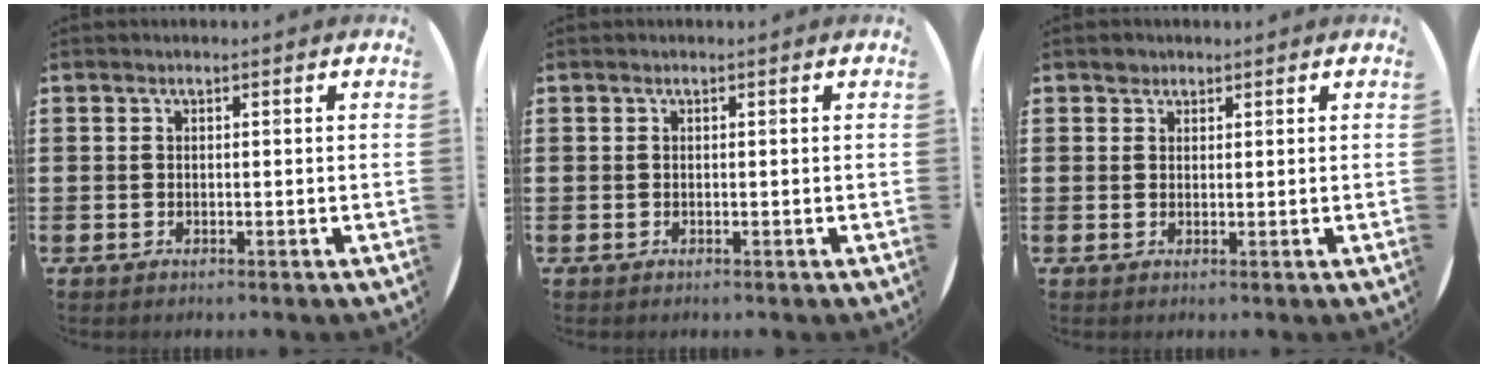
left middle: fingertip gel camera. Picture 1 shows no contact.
{"total": 0.0}
{"total": 1.2, "force": [1.0, 0.6, 0.0], "torque": [0.007, -0.002, 0.019]}